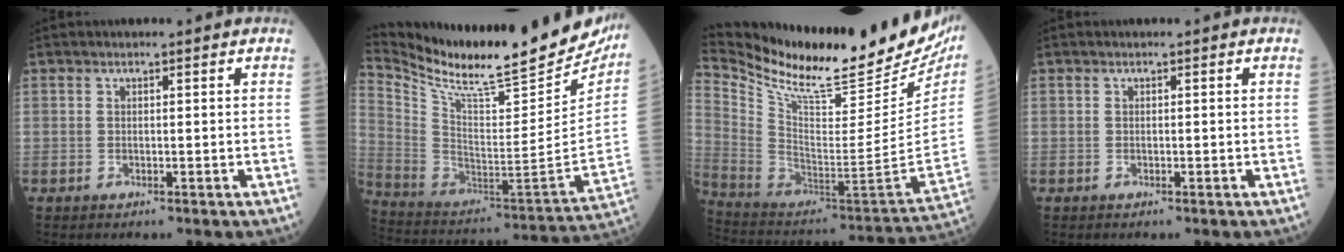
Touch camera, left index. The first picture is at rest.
{"total": 28.9, "force": [25.7, 3.3, 12.9], "torque": [-0.236, -0.096, 0.378]}
{"total": 30.9, "force": [26.4, 3.6, 15.7], "torque": [-0.275, -0.091, 0.392]}
{"total": 0.0}